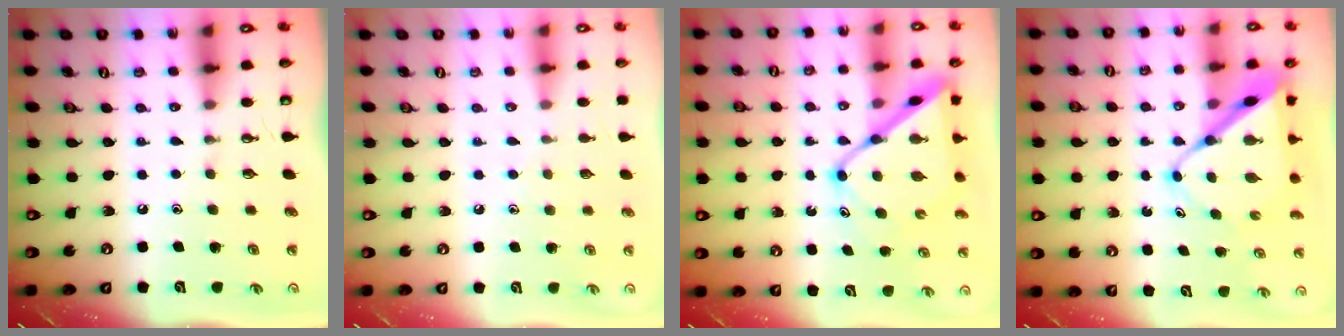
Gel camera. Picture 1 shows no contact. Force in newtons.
{"total": 4.3, "press": 4.3, "slide": 0.4}
{"total": 15.6, "press": 15.5, "slide": 1.5}
{"total": 10.8, "press": 10.7, "slide": 1.2}